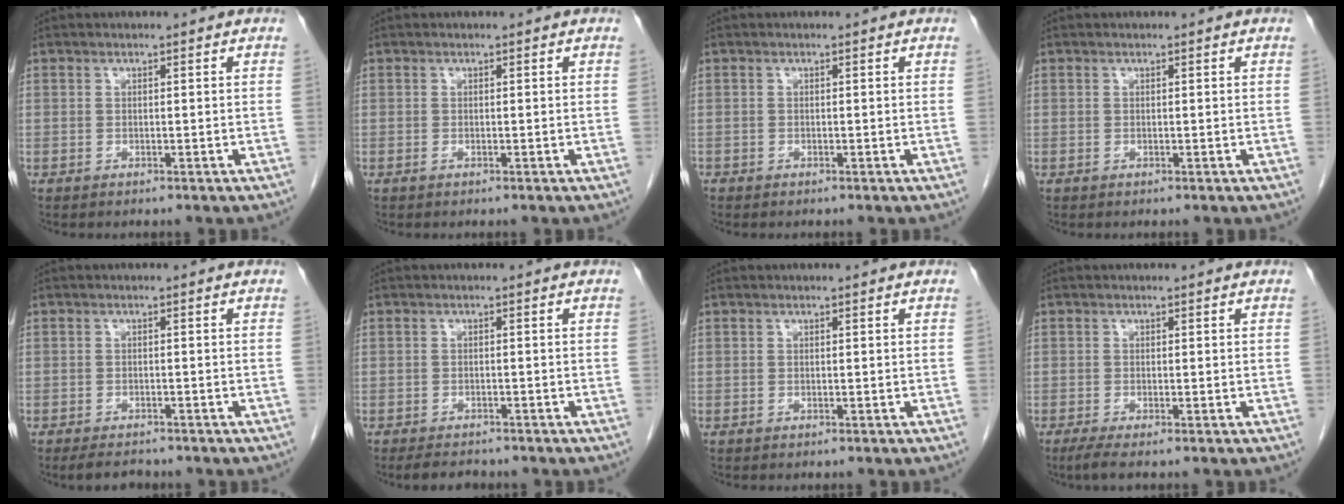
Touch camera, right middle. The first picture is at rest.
{"total": 0.0}
{"total": 0.0}
{"total": 0.0}
{"total": 3.2, "force": [-2.8, 1.1, 1.1], "torque": [-0.022, -0.005, -0.043]}
{"total": 3.3, "force": [-2.9, 1.1, 1.1], "torque": [-0.021, -0.006, -0.044]}
{"total": 0.0}
{"total": 1.8, "force": [-1.2, -0.1, 1.3], "torque": [-0.034, -0.009, -0.027]}